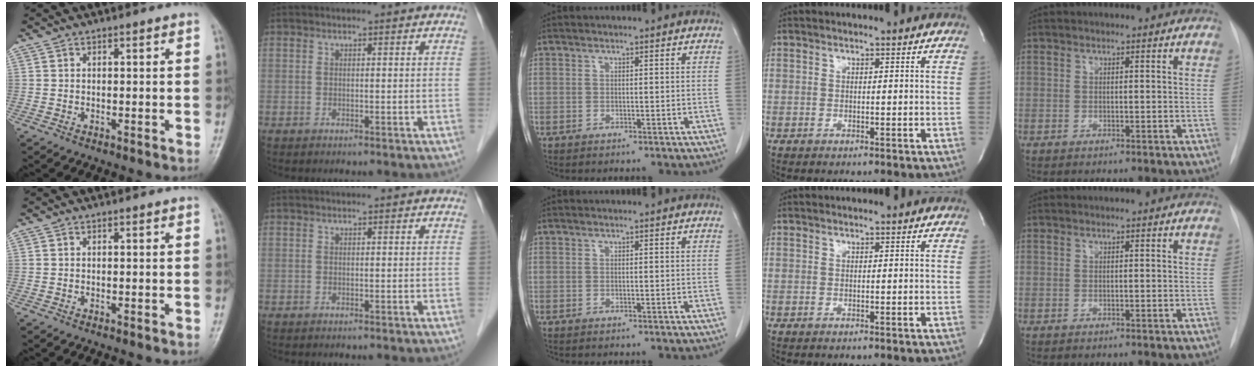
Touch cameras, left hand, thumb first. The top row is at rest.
{}